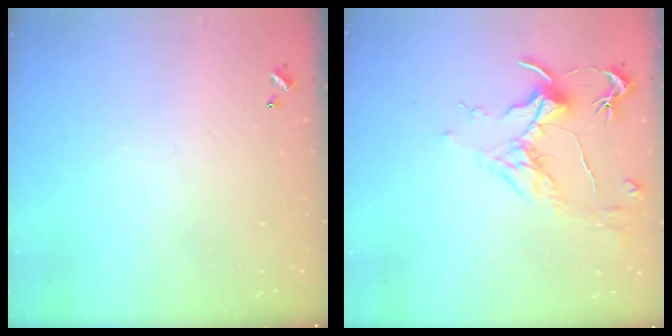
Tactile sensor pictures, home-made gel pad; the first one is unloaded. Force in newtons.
{"total": 1.7, "press": 1.5, "slide": 0.9}